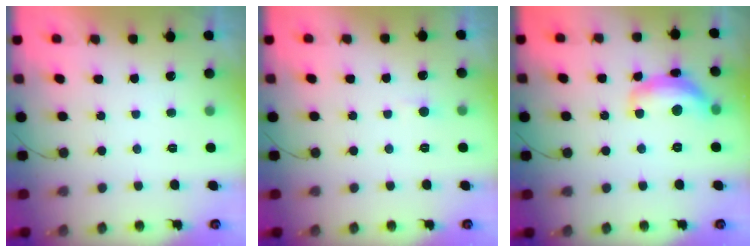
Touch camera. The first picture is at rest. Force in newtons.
{"total": 2.0, "press": 2.0, "slide": 0.2}
{"total": 13.4, "press": 13.3, "slide": 0.8}